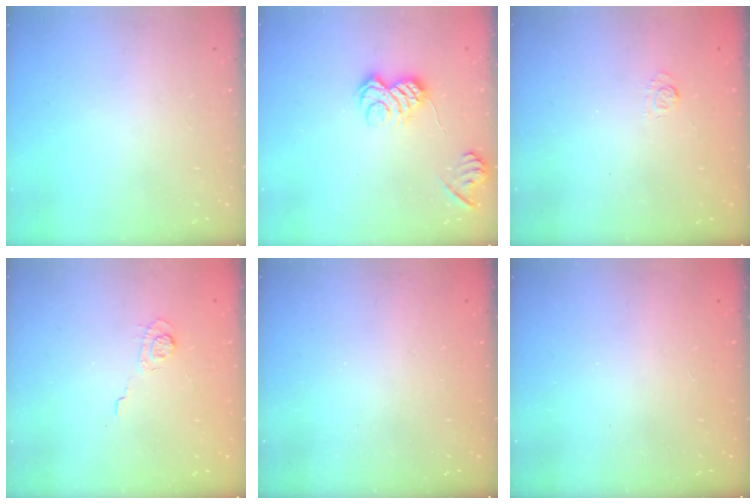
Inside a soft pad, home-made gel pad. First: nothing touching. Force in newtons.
{"total": 8.7, "press": 8.6, "slide": 0.8}
{"total": 2.2, "press": 1.6, "slide": 1.4}
{"total": 3.1, "press": 2.7, "slide": 1.5}
{"total": 2.5, "press": 2.4, "slide": 0.8}
{"total": 2.3, "press": 2.2, "slide": 0.8}